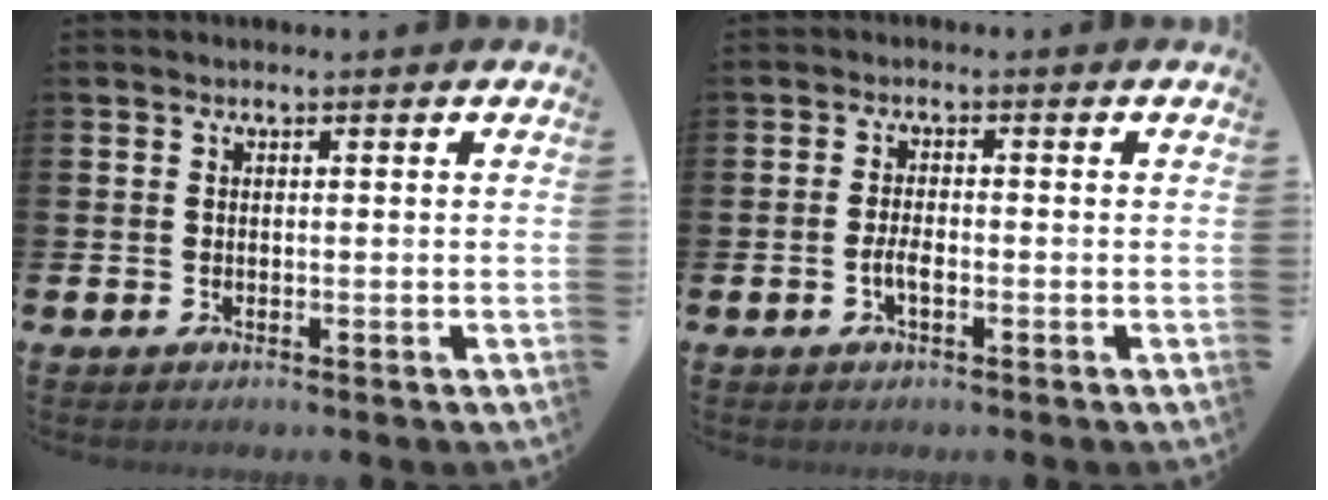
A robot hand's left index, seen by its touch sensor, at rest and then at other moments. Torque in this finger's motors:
{"motor_torque": [0.62, 0.12, 0.07, 0.09]}